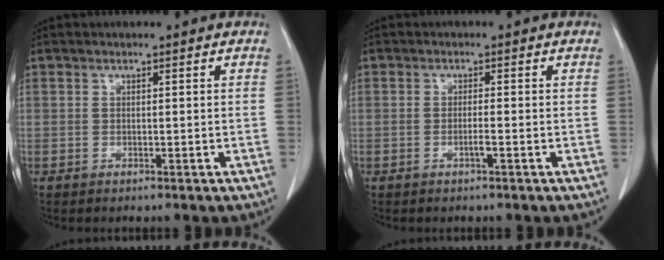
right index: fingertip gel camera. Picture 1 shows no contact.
{"total": 1.4, "force": [-0.6, -0.1, 1.3], "torque": [-0.026, -0.001, -0.011]}